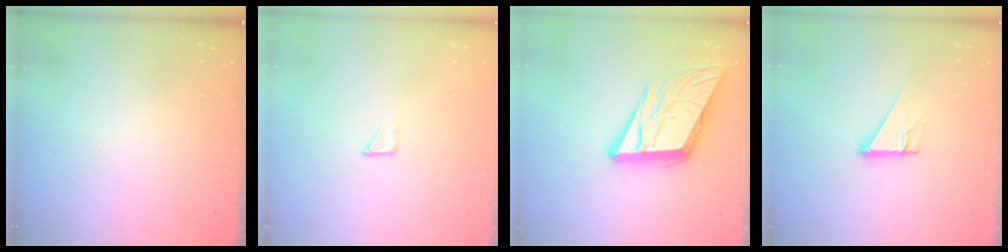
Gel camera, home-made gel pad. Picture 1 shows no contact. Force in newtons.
{"total": 3.6, "press": 3.6, "slide": 0.4}
{"total": 15.2, "press": 15.0, "slide": 2.6}
{"total": 5.1, "press": 5.0, "slide": 0.4}